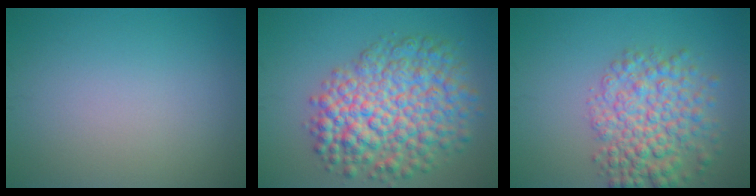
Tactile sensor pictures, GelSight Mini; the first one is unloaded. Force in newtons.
{"total": 9.6, "press": 9.6, "slide": 0.3}
{"total": 6.5, "press": 6.5, "slide": 0.2}